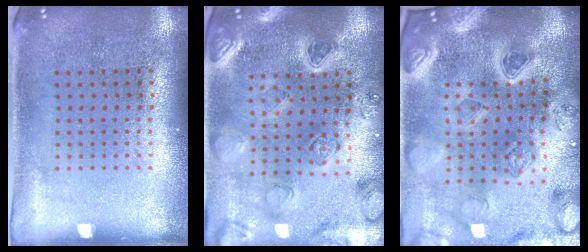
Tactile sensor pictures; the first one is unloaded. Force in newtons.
{"total": 2.2, "press": 2.2, "slide": 0.2}
{"total": 5.2, "press": 4.4, "slide": 2.8}